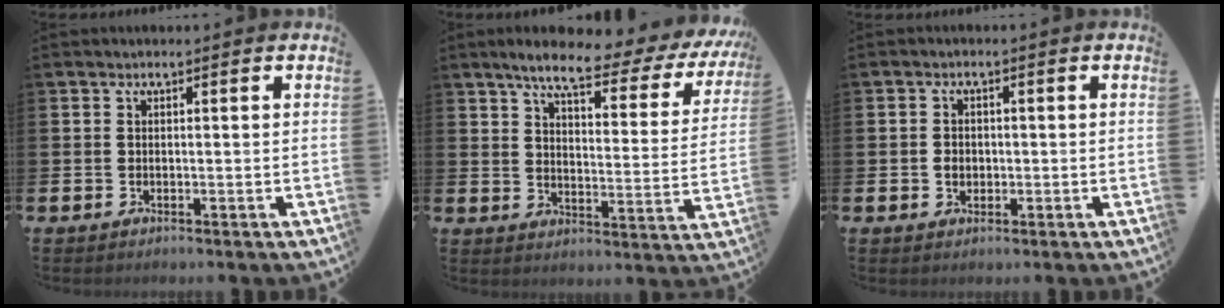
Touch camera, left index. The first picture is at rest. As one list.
[{"total": 7.2, "force": [5.7, 1.4, 4.1], "torque": [-0.093, -0.037, 0.087]}, {"total": 1.9, "force": [-0.1, 1.8, 0.8], "torque": [-0.001, 0.001, -0.009]}]